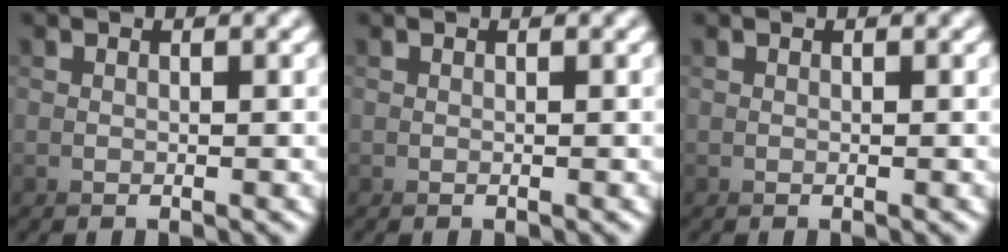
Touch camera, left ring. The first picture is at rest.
{"total": 0.0}
{"total": 0.0}